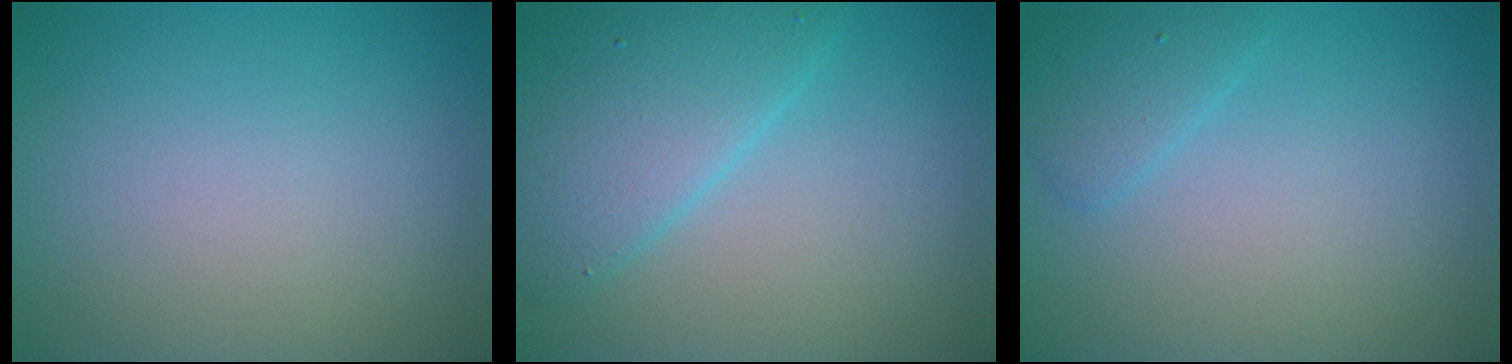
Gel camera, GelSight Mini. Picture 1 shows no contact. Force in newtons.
{"total": 5.5, "press": 5.5, "slide": 0.3}
{"total": 1.8, "press": 1.8, "slide": 0.1}